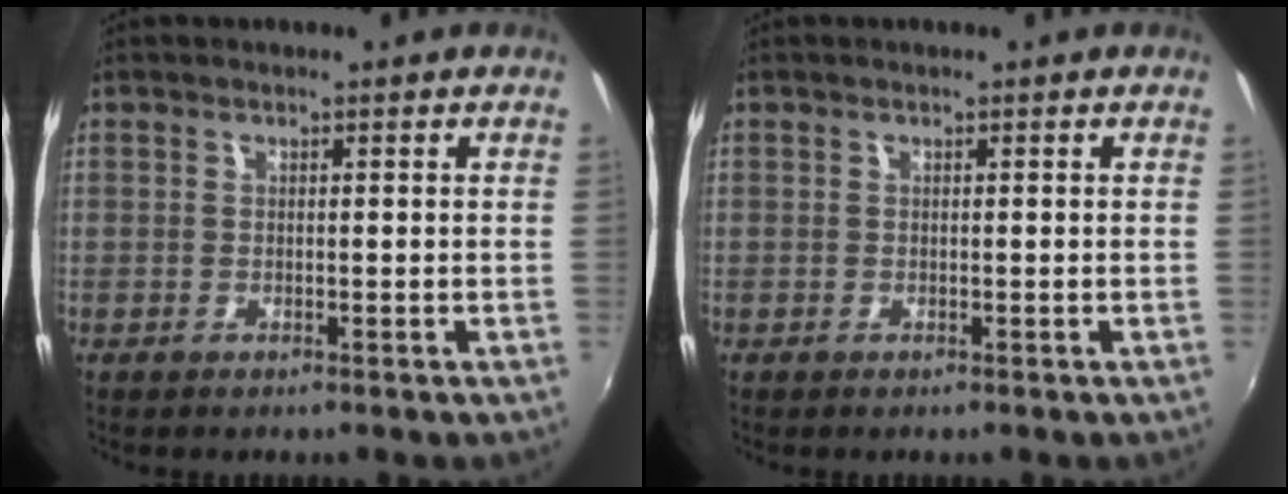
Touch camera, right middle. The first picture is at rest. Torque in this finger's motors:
{"motor_torque": [0.31, -0.20, 0.05, 0.00]}